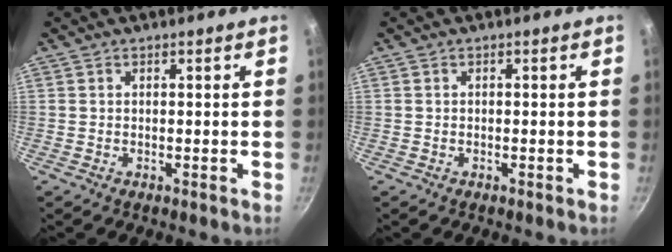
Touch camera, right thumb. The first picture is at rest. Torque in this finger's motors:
{"motor_torque": [1.05, 0.72, 0.48, -1.07, 0.23]}